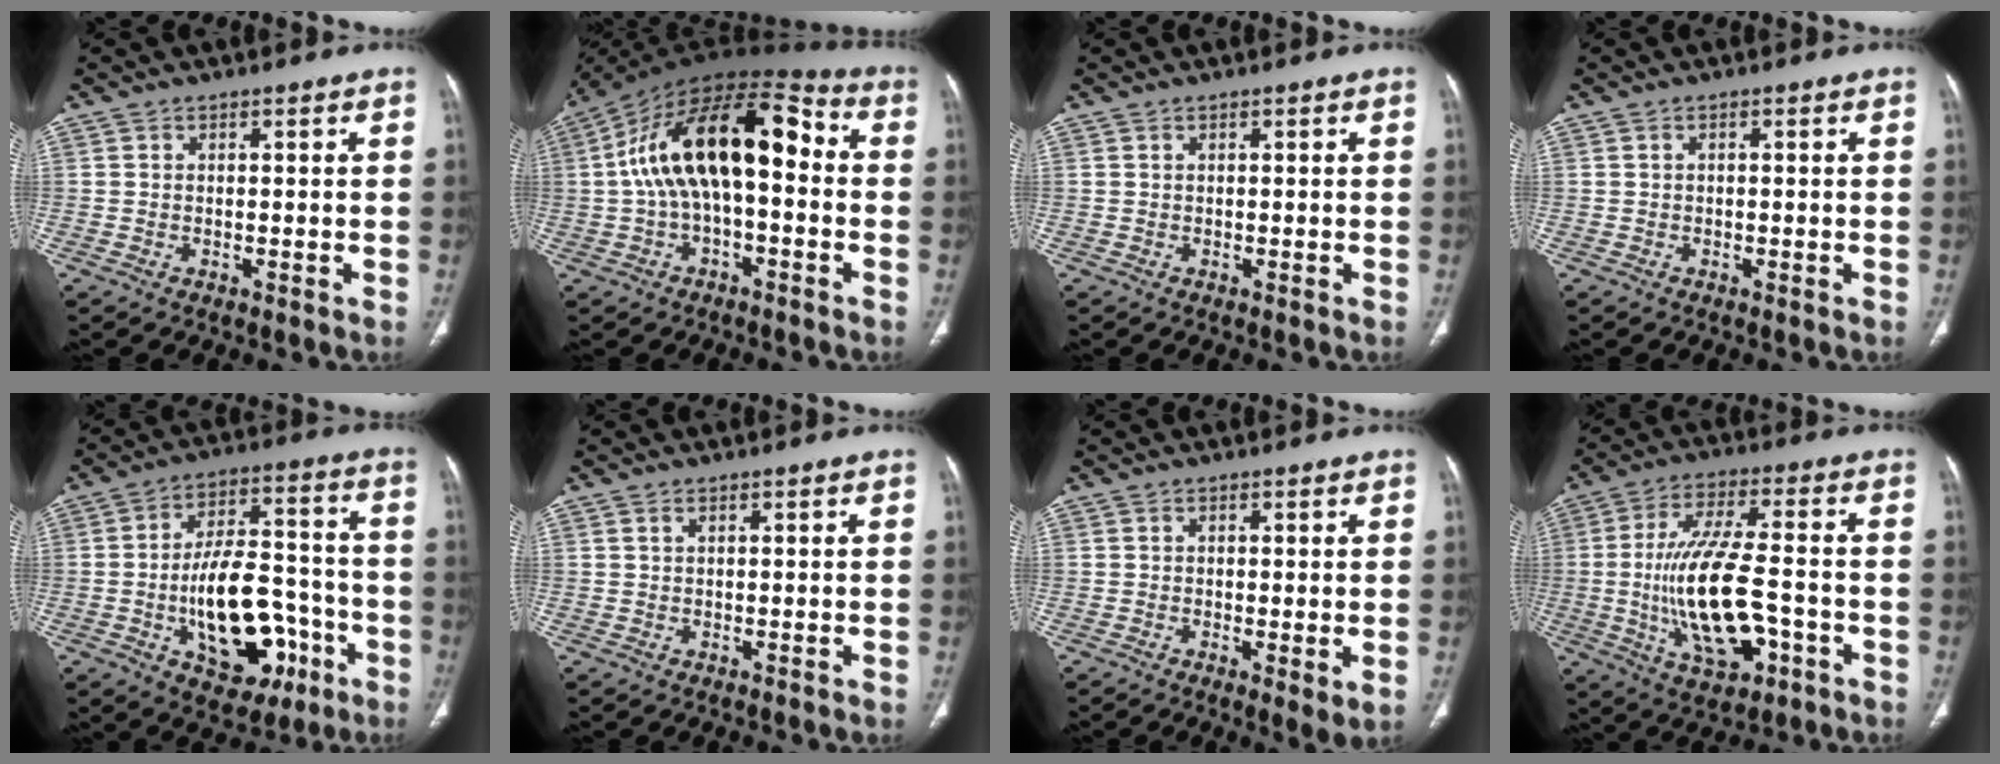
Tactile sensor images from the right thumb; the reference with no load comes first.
{"total": 19.5, "force": [0.6, 9.4, 17.1], "torque": [-0.287, 0.058, 0.001]}
{"total": 0.0}
{"total": 0.0}
{"total": 19.1, "force": [-6.1, 10.4, 14.8], "torque": [-0.200, 0.046, -0.082]}
{"total": 0.5, "force": [0.3, 0.3, 0.3], "torque": [-0.010, 0.004, 0.006]}
{"total": 3.4, "force": [-0.5, 0.8, 3.3], "torque": [-0.058, -0.015, -0.012]}
{"total": 17.5, "force": [-3.5, 7.1, 15.6], "torque": [-0.294, 0.016, -0.053]}